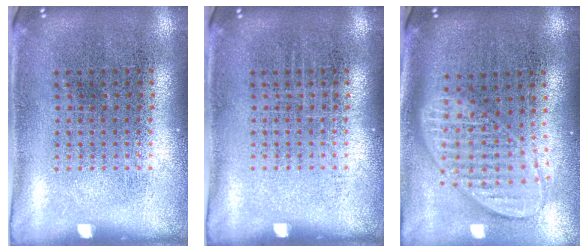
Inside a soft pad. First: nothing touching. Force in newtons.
{"total": 0.0}
{"total": 1.9, "press": 1.5, "slide": 1.1}